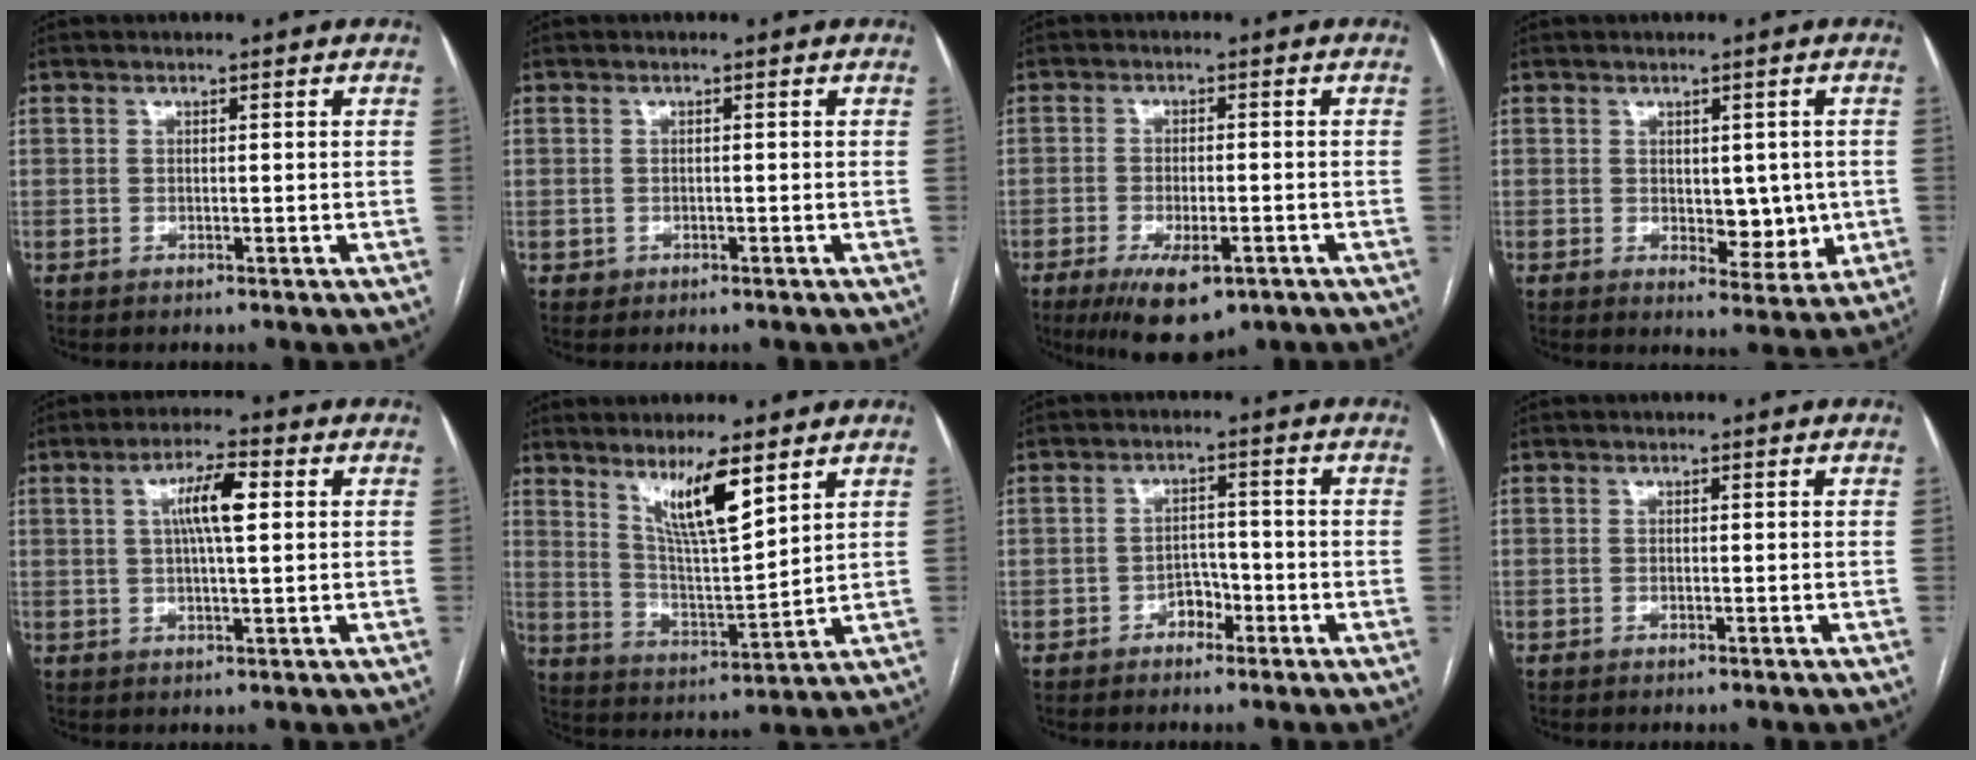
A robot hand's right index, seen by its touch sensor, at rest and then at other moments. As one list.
[{"total": 1.1, "force": [-0.1, 1.0, 0.1], "torque": [0.002, 0.004, -0.002]}, {"total": 8.6, "force": [-4.8, 3.1, 6.4], "torque": [-0.106, -0.014, -0.070]}, {"total": 5.8, "force": [0.0, 3.3, 4.8], "torque": [-0.053, -0.004, 0.012]}, {"total": 6.7, "force": [1.8, 1.0, 6.4], "torque": [-0.117, 0.012, 0.031]}, {"total": 10.0, "force": [6.2, 0.9, 7.7], "torque": [-0.141, -0.013, 0.119]}, {"total": 2.9, "force": [-1.6, 2.1, 1.2], "torque": [-0.009, 0.009, -0.028]}, {"total": 0.0}]